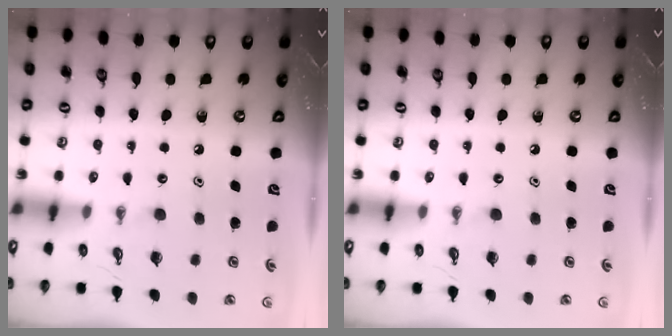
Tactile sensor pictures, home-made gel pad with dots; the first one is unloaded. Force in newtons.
{"total": 0.0}